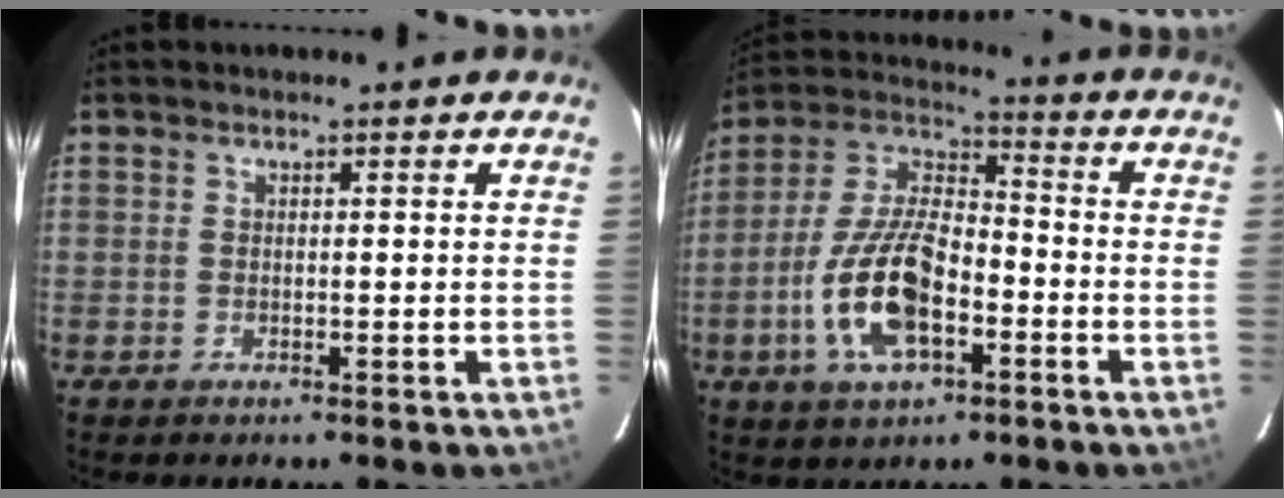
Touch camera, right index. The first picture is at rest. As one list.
[{"total": 15.9, "force": [-5.4, 7.2, 13.2], "torque": [-0.278, 0.001, -0.100]}]